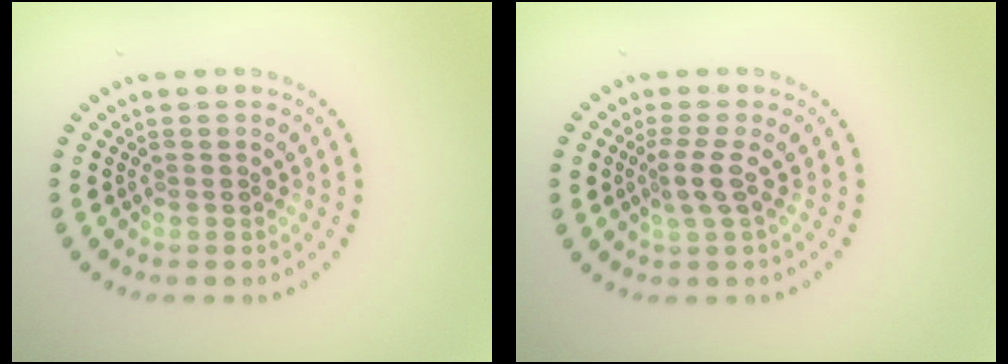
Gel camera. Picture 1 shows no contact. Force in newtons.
{"total": 2.1, "press": 1.5, "slide": 1.5}